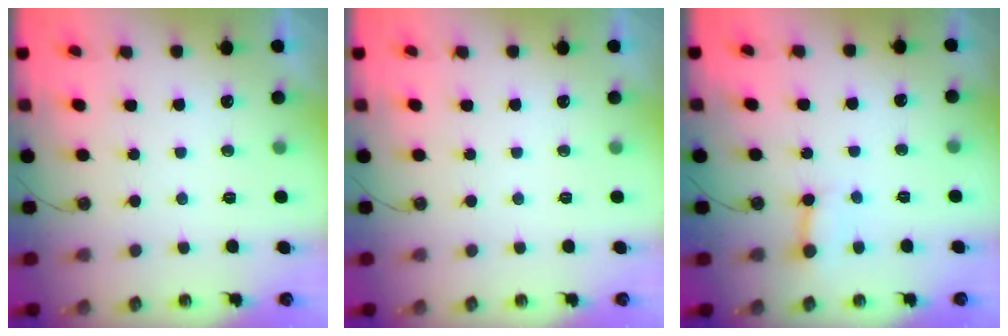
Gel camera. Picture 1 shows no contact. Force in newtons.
{"total": 0.0}
{"total": 4.1, "press": 4.1, "slide": 0.3}